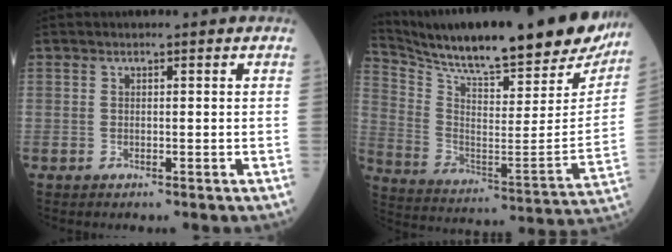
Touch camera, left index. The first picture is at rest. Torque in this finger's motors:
{"motor_torque": [0.32, -1.30, 0.35, 0.17]}